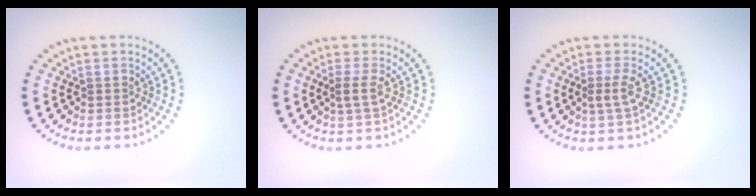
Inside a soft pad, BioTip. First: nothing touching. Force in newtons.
{"total": 1.4, "press": 1.0, "slide": 1.0}
{"total": 1.7, "press": 1.2, "slide": 1.2}